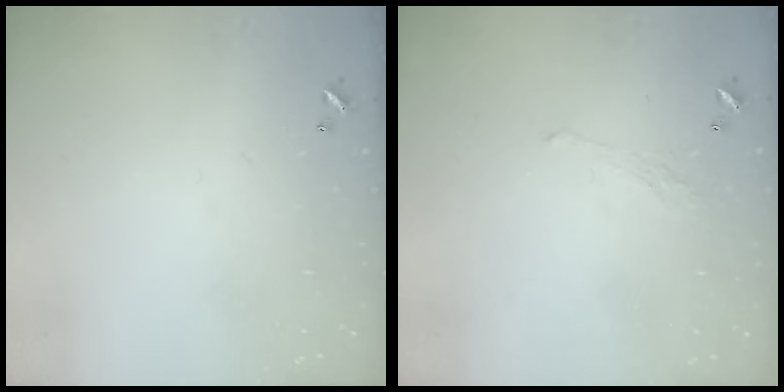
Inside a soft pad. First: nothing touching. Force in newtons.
{"total": 0.9, "press": 0.4, "slide": 0.8}